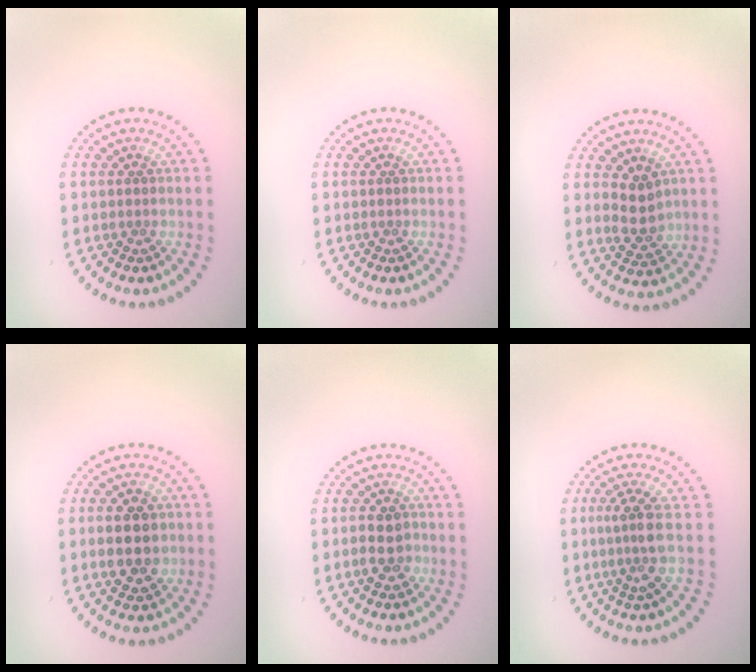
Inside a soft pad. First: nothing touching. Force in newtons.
{"total": 0.0}
{"total": 2.6, "press": 2.5, "slide": 0.8}
{"total": 4.6, "press": 4.6, "slide": 0.2}
{"total": 2.4, "press": 2.3, "slide": 0.7}
{"total": 2.8, "press": 2.1, "slide": 1.8}